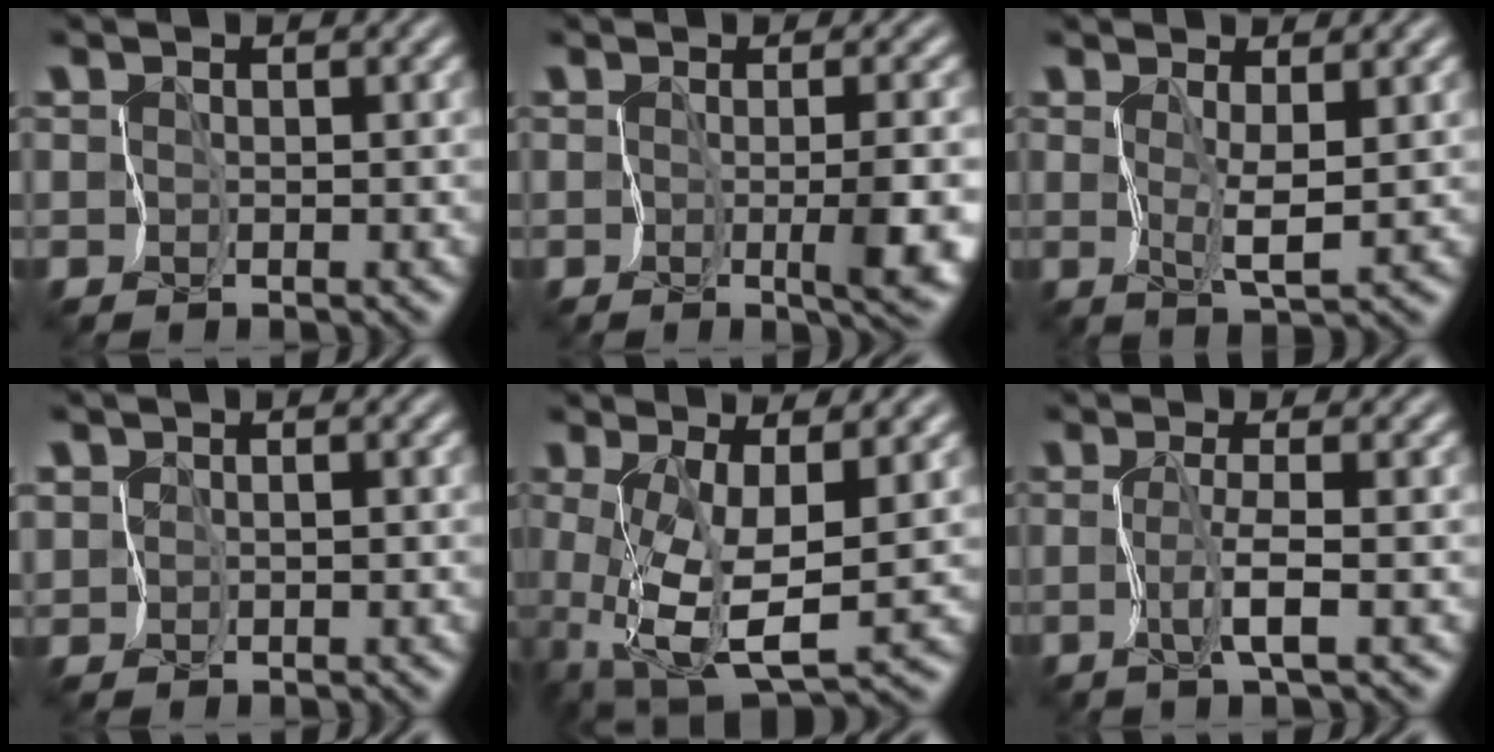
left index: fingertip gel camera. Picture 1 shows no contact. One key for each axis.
{"total": 4.2, "fx": -1.1, "fy": 0.6, "fz": 4.0, "tx": -0.061, "ty": -0.012, "tz": -0.015}
{"total": 2.2, "fx": 0.7, "fy": 0.2, "fz": 2.1, "tx": -0.044, "ty": -0.006, "tz": 0.018}
{"total": 1.2, "fx": 0.0, "fy": 1.0, "fz": 0.5, "tx": -0.011, "ty": 0.003, "tz": 0.007}
{"total": 6.4, "fx": -0.3, "fy": 2.3, "fz": 6.0, "tx": -0.130, "ty": -0.015, "tz": 0.000}
{"total": 2.0, "fx": -0.6, "fy": -0.5, "fz": 1.8, "tx": -0.040, "ty": 0.001, "tz": -0.015}